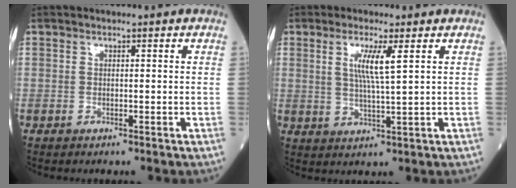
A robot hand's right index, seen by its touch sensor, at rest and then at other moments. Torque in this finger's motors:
{"motor_torque": [0.73, 0.31, 0.44, 0.12]}